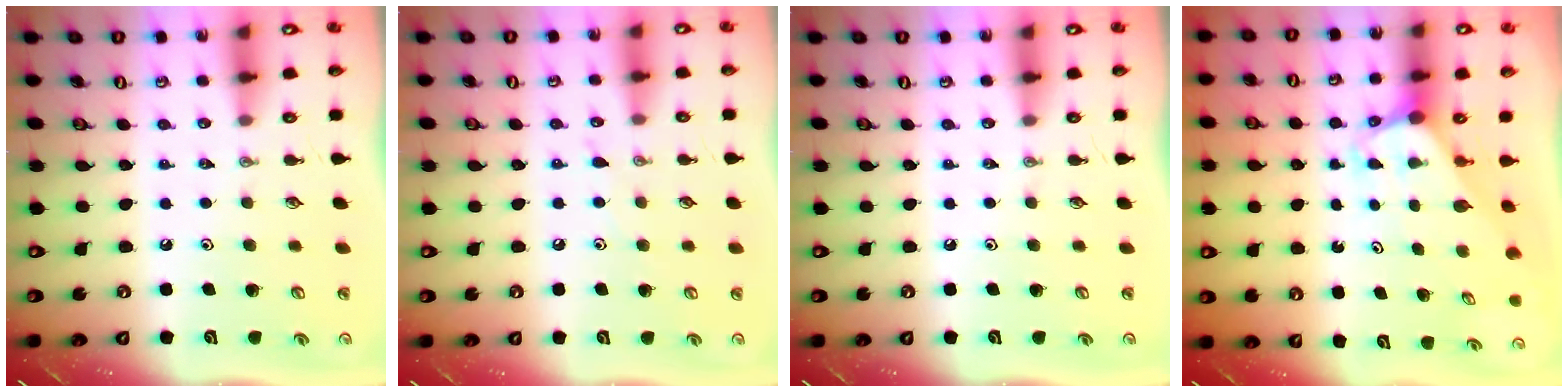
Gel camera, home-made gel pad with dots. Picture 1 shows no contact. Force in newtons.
{"total": 6.3, "press": 6.3, "slide": 0.6}
{"total": 0.0}
{"total": 3.0, "press": 3.0, "slide": 0.1}